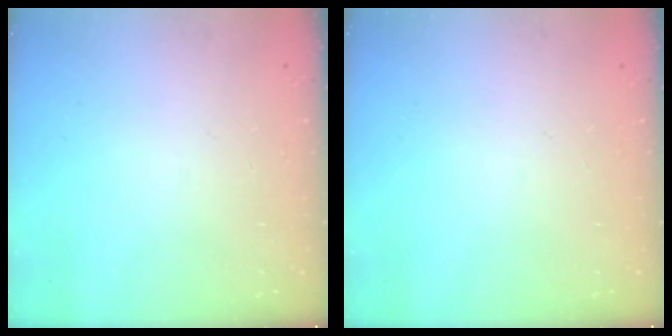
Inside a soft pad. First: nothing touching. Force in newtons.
{"total": 0.0}